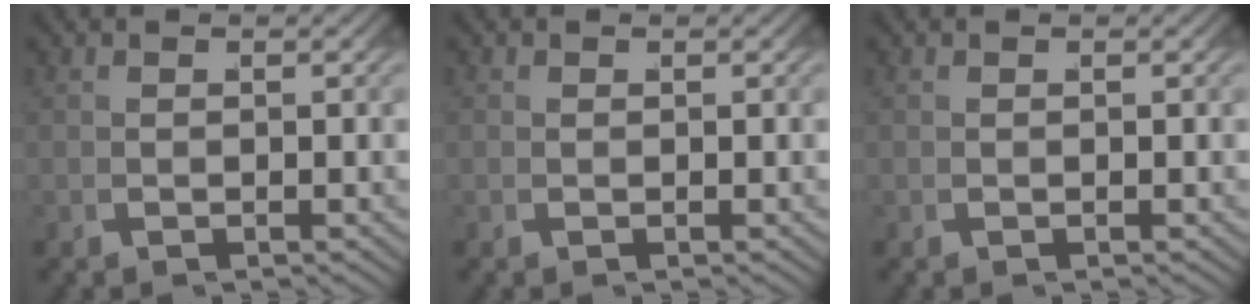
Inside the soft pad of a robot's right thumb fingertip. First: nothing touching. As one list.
[{"total": 0.0}, {"total": 0.0}]